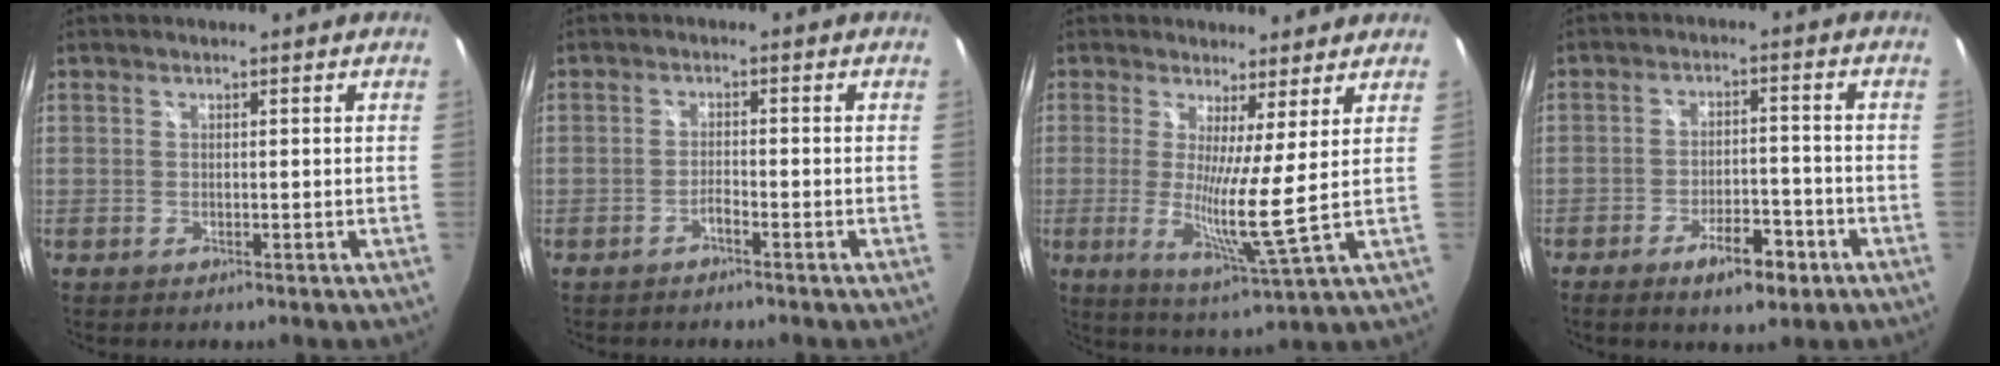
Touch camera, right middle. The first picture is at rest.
{"total": 1.4, "force": [-1.3, 0.2, 0.6], "torque": [-0.017, 0.003, -0.025]}
{"total": 8.1, "force": [1.5, -1.4, 7.9], "torque": [-0.137, -0.027, 0.016]}
{"total": 7.5, "force": [-4.5, 2.9, 5.2], "torque": [-0.102, 0.000, -0.062]}